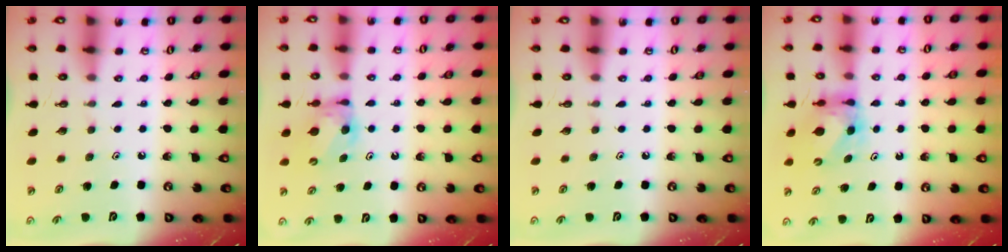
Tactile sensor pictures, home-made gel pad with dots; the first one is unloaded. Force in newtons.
{"total": 7.2, "press": 7.2, "slide": 0.3}
{"total": 0.0}
{"total": 5.4, "press": 5.4, "slide": 0.5}